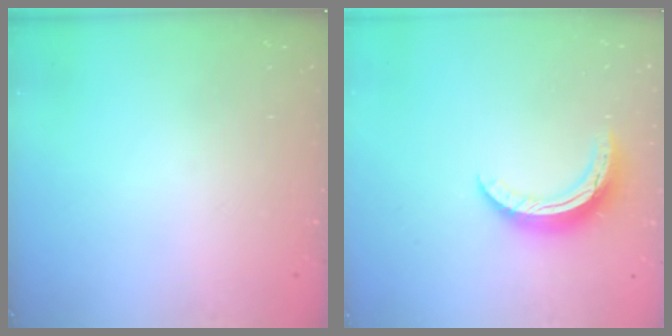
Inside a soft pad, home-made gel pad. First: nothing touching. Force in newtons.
{"total": 10.4, "press": 10.3, "slide": 0.5}